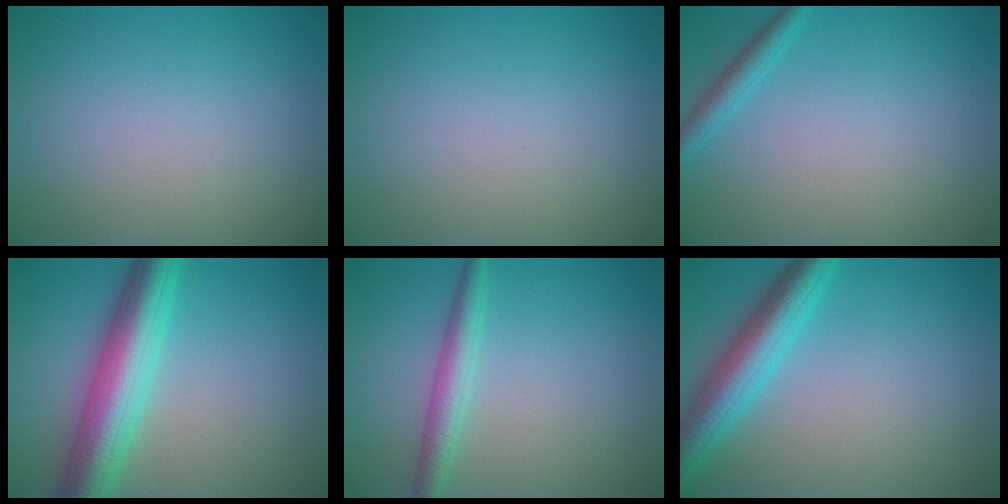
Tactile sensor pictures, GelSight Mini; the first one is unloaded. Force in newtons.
{"total": 0.0}
{"total": 1.8, "press": 1.7, "slide": 0.1}
{"total": 7.6, "press": 7.6, "slide": 0.2}
{"total": 2.7, "press": 2.7, "slide": 0.0}
{"total": 5.3, "press": 5.3, "slide": 0.2}